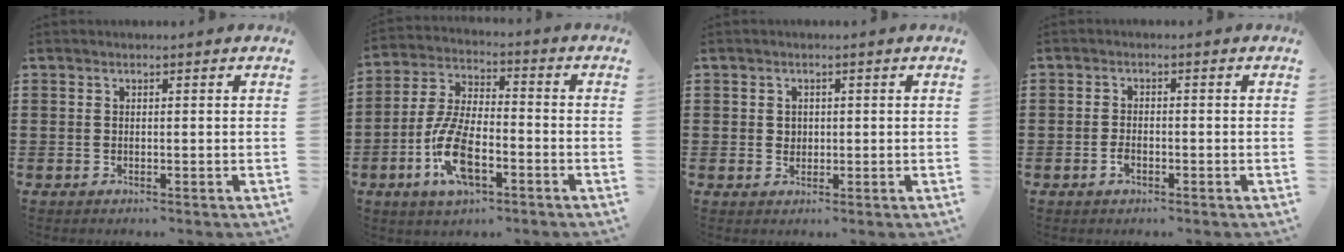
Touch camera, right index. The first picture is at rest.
{"total": 10.2, "force": [-3.8, 4.4, 8.4], "torque": [-0.191, -0.002, -0.074]}
{"total": 1.3, "force": [0.3, 1.2, 0.4], "torque": [-0.011, 0.007, 0.004]}
{"total": 1.8, "force": [-0.9, 0.9, 1.3], "torque": [-0.033, -0.003, -0.019]}